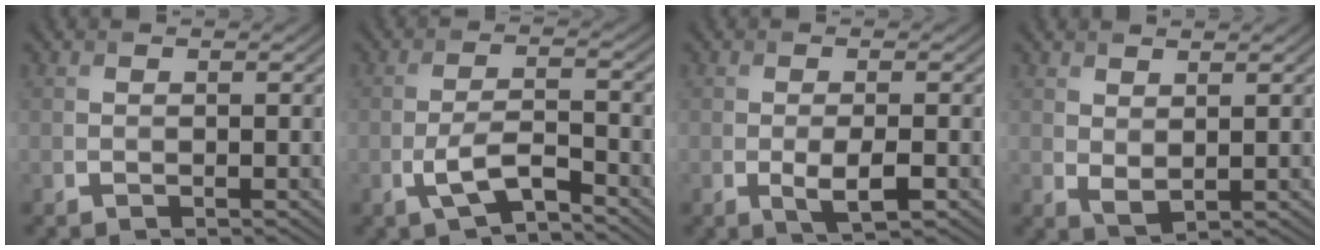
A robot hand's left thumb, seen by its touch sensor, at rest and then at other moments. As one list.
[{"total": 4.9, "force": [-2.7, 1.6, 3.8], "torque": [-0.085, -0.001, -0.055]}, {"total": 3.2, "force": [-0.9, 1.0, 2.9], "torque": [-0.058, -0.009, -0.013]}, {"total": 1.9, "force": [1.0, 0.9, 1.3], "torque": [-0.031, -0.006, 0.024]}]